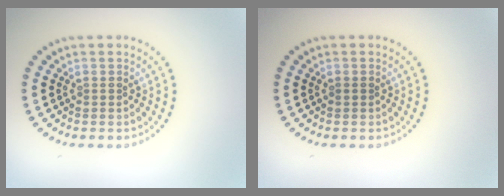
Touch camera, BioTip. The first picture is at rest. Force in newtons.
{"total": 0.5, "press": 0.5, "slide": 0.1}